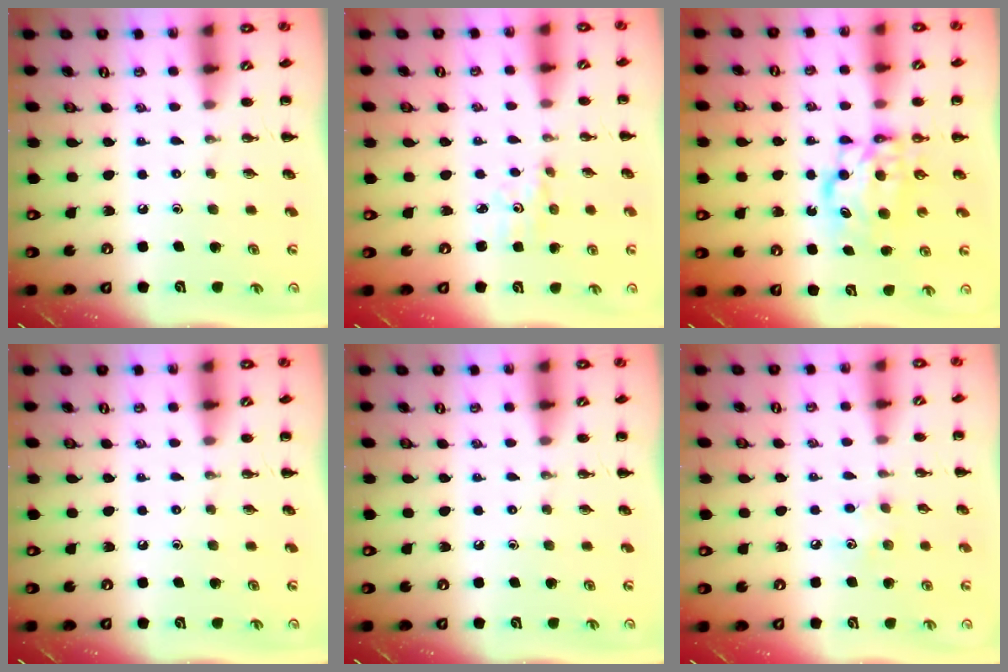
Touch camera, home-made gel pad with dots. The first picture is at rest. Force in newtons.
{"total": 2.6, "press": 2.4, "slide": 0.9}
{"total": 7.4, "press": 7.4, "slide": 0.8}
{"total": 0.0}
{"total": 0.0}
{"total": 4.8, "press": 4.6, "slide": 1.2}